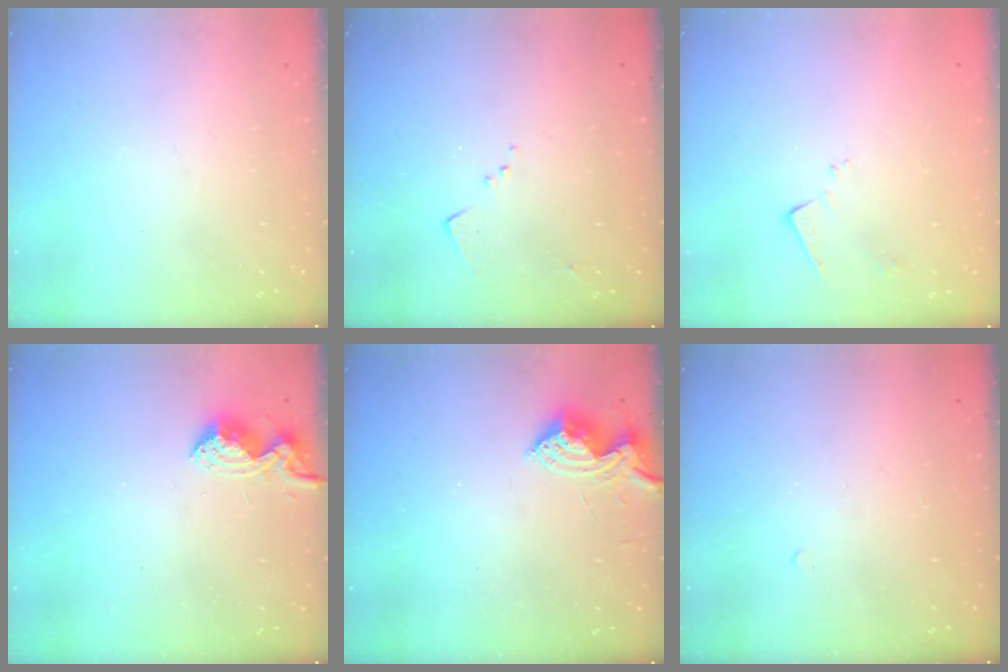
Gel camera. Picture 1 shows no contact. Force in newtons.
{"total": 6.3, "press": 6.2, "slide": 0.9}
{"total": 8.0, "press": 8.0, "slide": 0.1}
{"total": 9.1, "press": 9.1, "slide": 0.3}
{"total": 10.4, "press": 10.4, "slide": 0.5}
{"total": 4.4, "press": 4.4, "slide": 0.7}